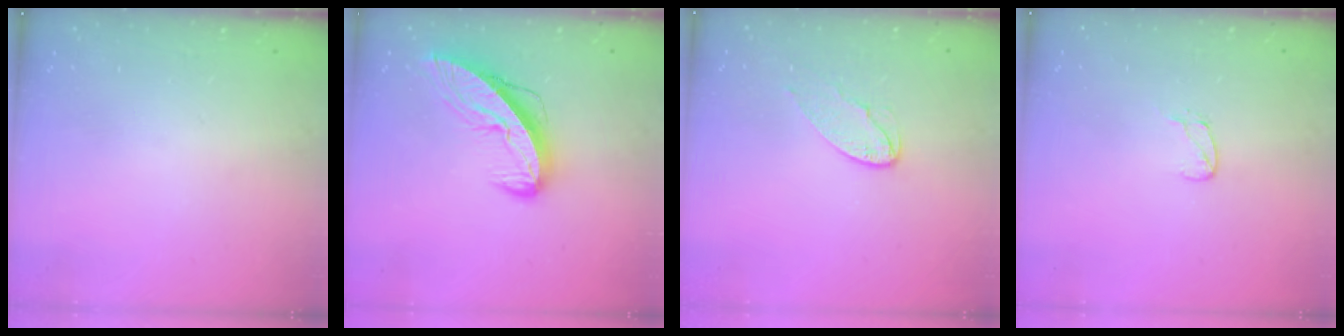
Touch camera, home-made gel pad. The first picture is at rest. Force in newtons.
{"total": 10.1, "press": 10.0, "slide": 1.1}
{"total": 6.9, "press": 6.9, "slide": 0.3}
{"total": 3.9, "press": 3.9, "slide": 0.3}